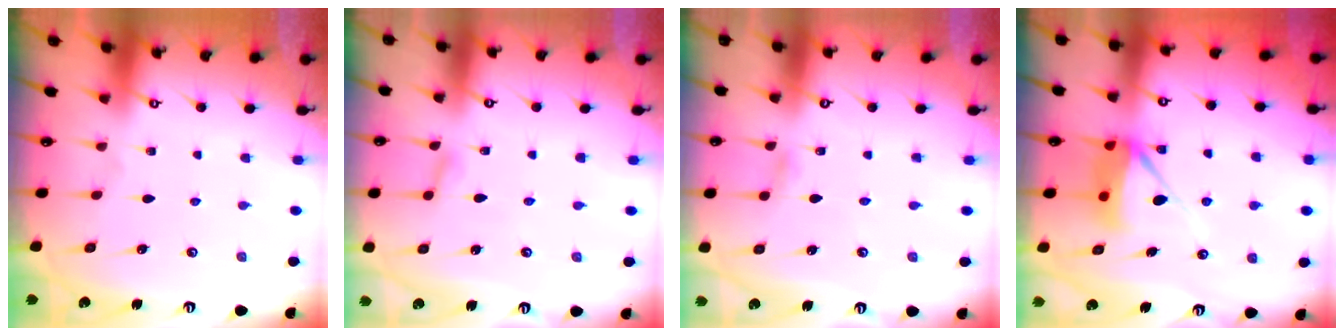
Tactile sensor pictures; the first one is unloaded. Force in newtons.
{"total": 3.5, "press": 3.4, "slide": 0.2}
{"total": 2.9, "press": 2.9, "slide": 0.3}
{"total": 9.3, "press": 9.2, "slide": 1.4}